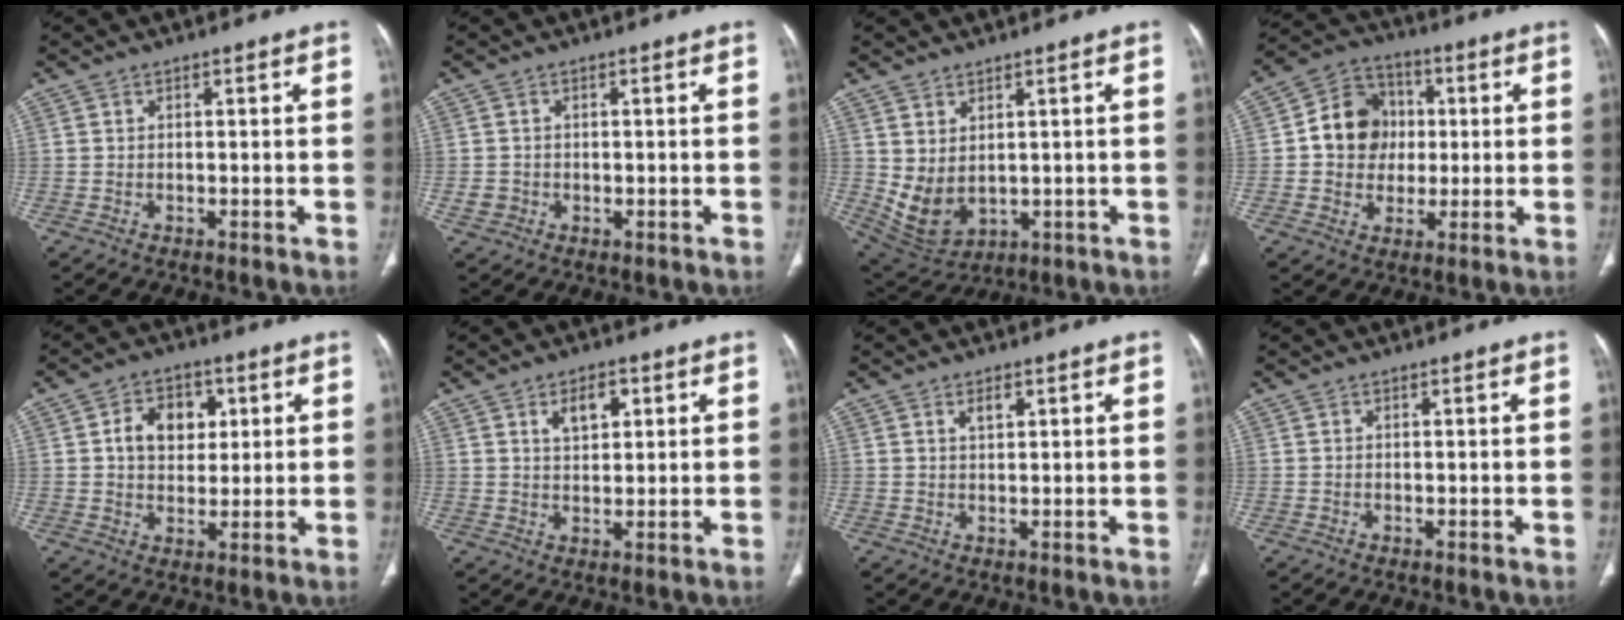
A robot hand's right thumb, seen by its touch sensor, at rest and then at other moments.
{"total": 1.5, "force": [-0.3, 1.3, 0.5], "torque": [-0.008, 0.007, -0.006]}
{"total": 8.0, "force": [0.8, 5.2, 6.0], "torque": [-0.104, -0.011, 0.044]}
{"total": 11.7, "force": [0.8, 10.3, 5.5], "torque": [-0.054, 0.016, 0.008]}
{"total": 8.6, "force": [2.1, 6.4, 5.4], "torque": [-0.052, -0.001, 0.033]}
{"total": 5.1, "force": [2.1, 2.9, 3.6], "torque": [-0.045, -0.007, 0.037]}
{"total": 2.0, "force": [1.0, 0.9, 1.4], "torque": [-0.021, -0.005, 0.019]}
{"total": 0.0}